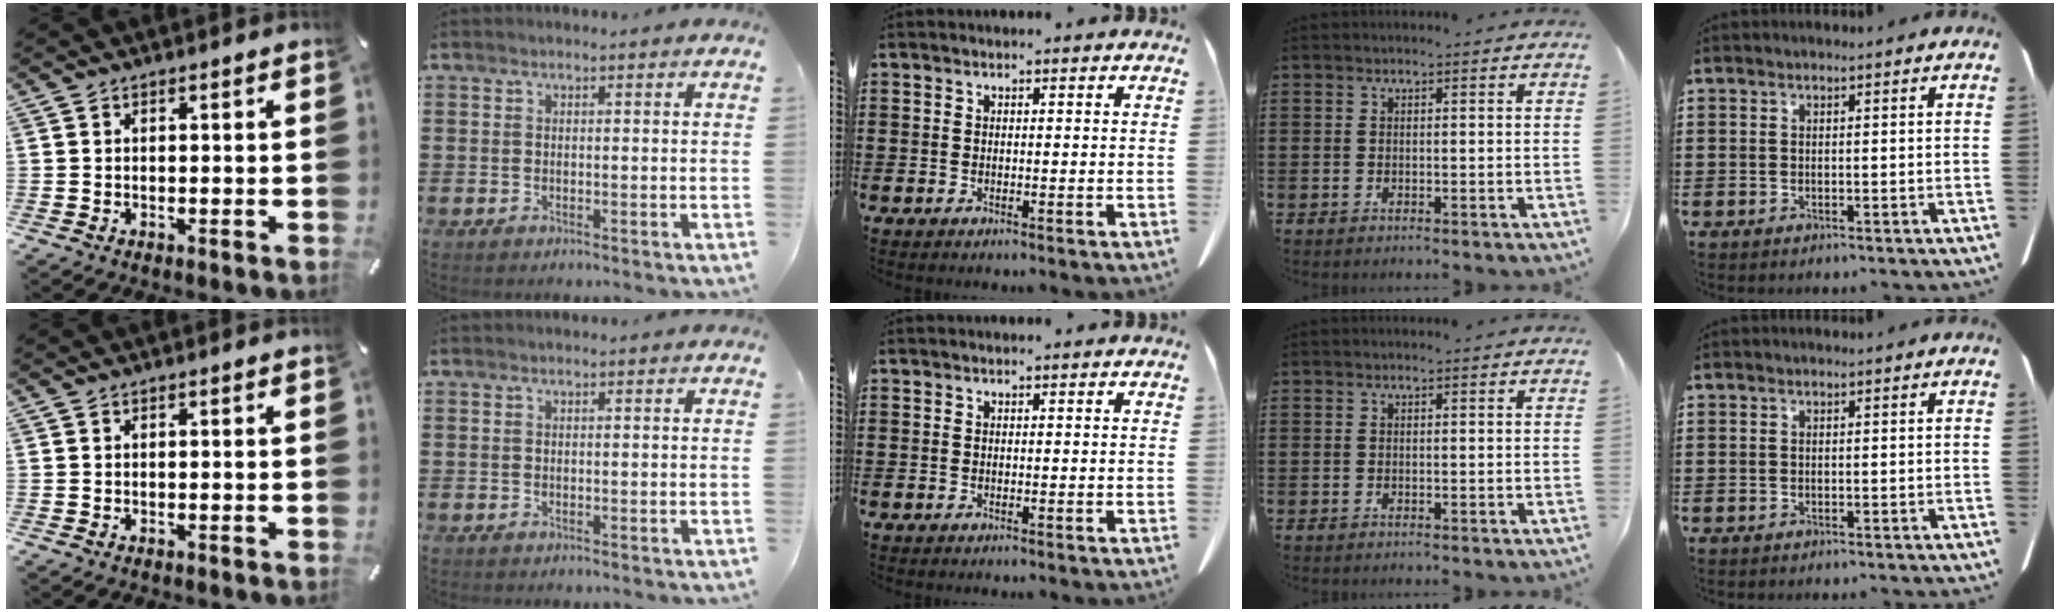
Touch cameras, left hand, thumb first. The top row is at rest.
{}